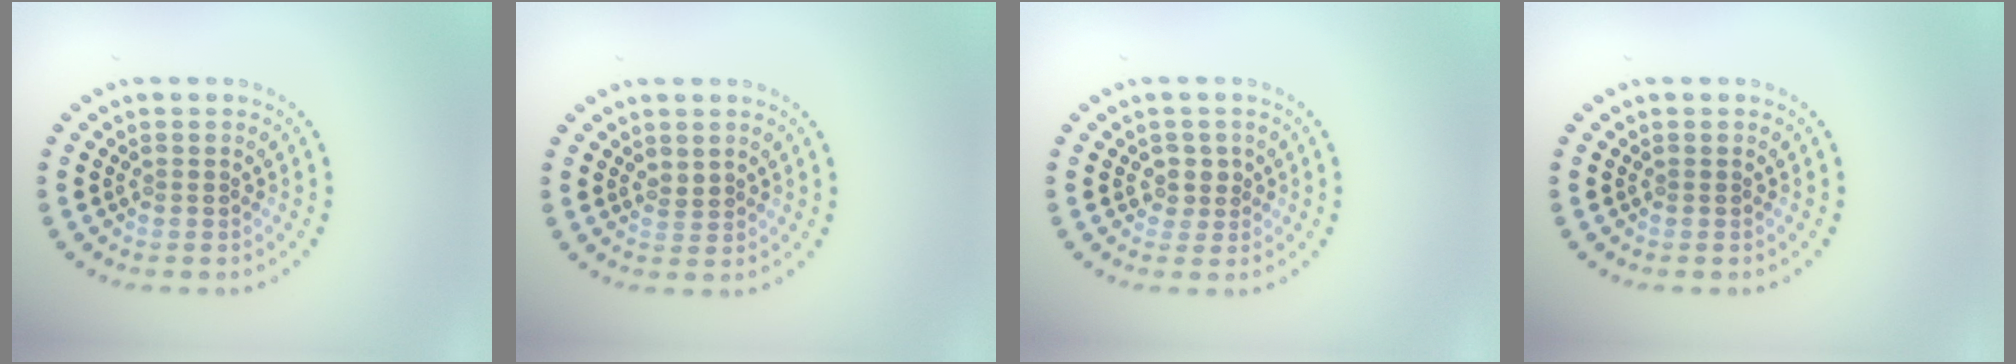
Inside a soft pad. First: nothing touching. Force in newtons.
{"total": 0.9, "press": 0.8, "slide": 0.5}
{"total": 1.7, "press": 1.3, "slide": 1.0}
{"total": 0.0}